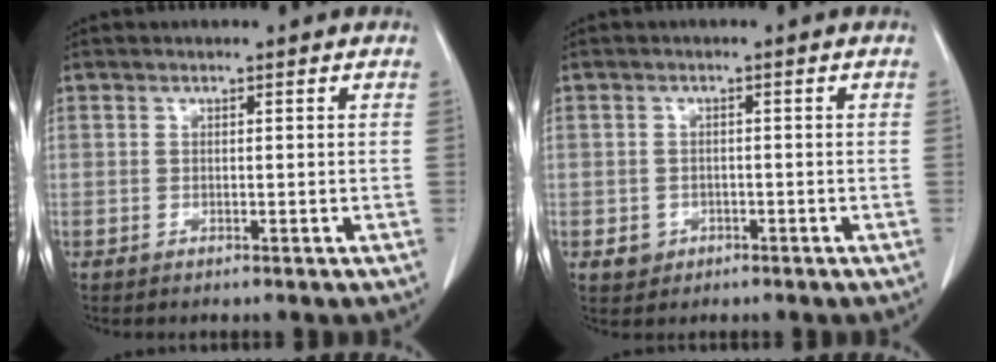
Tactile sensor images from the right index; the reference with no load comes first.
{"total": 2.4, "force": [-0.9, 2.2, 0.4], "torque": [0.000, 0.009, -0.007]}